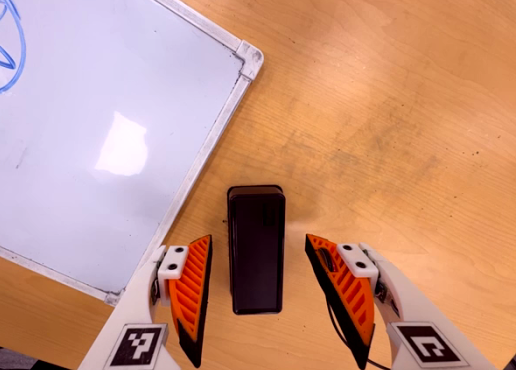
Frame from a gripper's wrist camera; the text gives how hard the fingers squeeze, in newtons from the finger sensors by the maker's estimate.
{"total": 0.0}